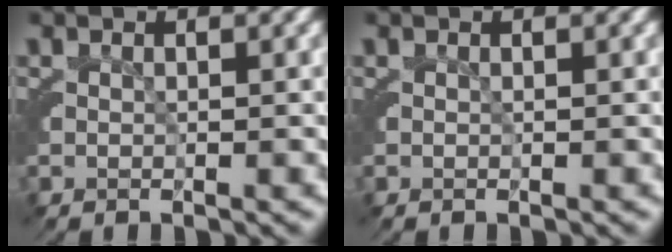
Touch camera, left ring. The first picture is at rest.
{"total": 0.0}